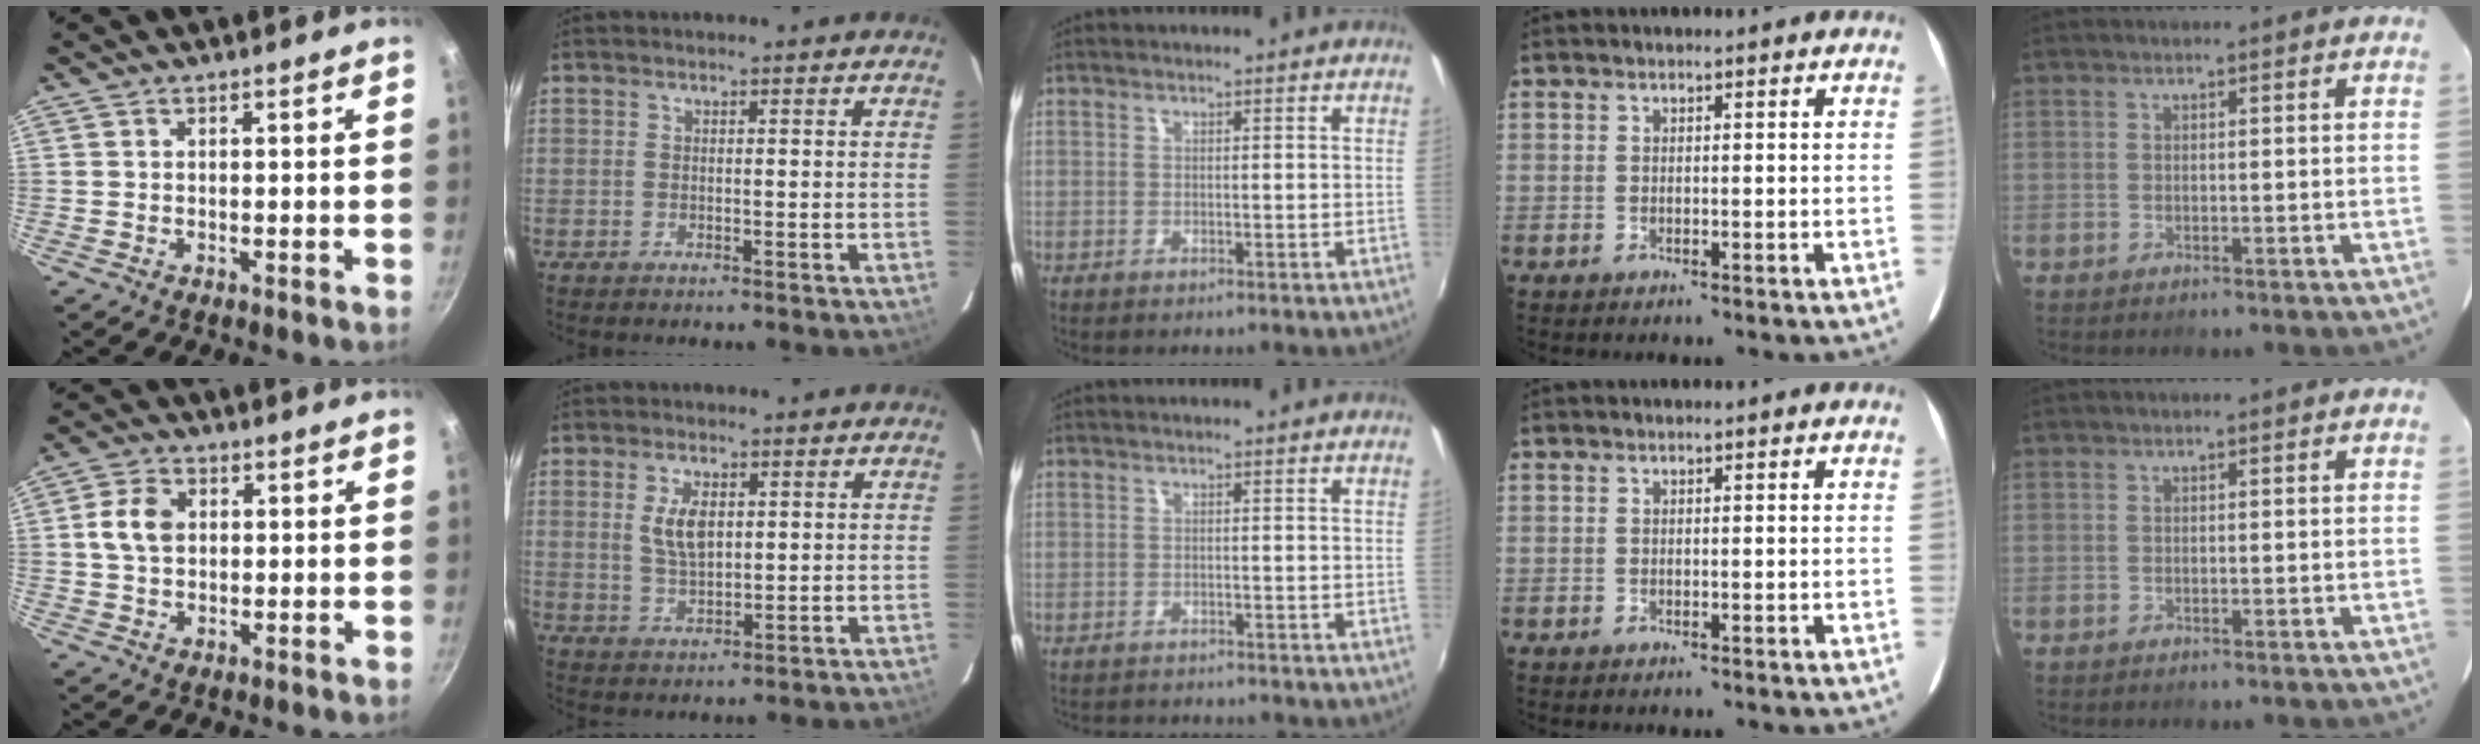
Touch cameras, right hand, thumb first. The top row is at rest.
{"thumb": {"total": 6.2, "force": [0.8, 4.5, 4.2], "torque": [-0.071, 0.009, 0.010]}, "index": {"total": 5.9, "force": [1.5, 3.1, 4.8], "torque": [-0.091, 0.002, 0.032]}, "middle": {"total": 3.2, "force": [-3.1, 0.4, 0.7], "torque": [-0.025, -0.011, -0.049]}}